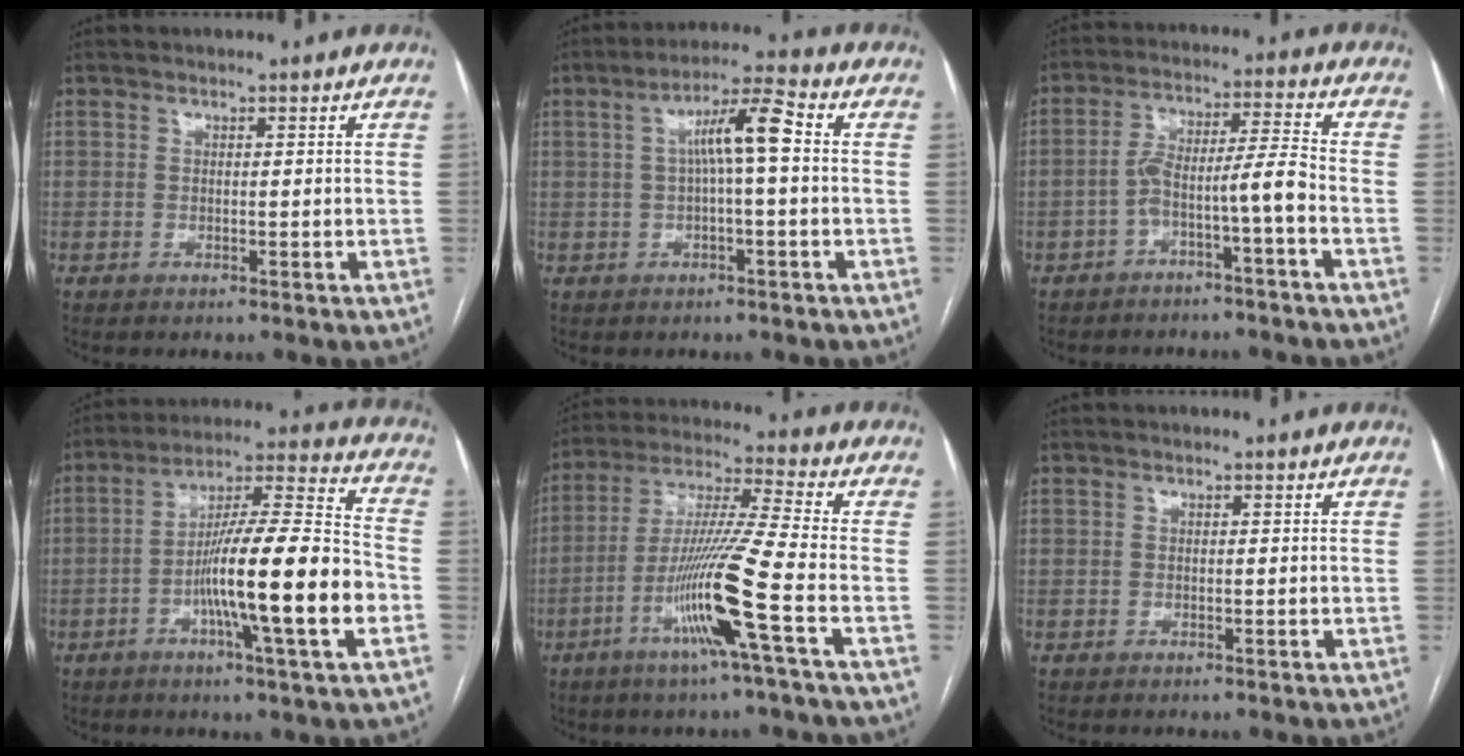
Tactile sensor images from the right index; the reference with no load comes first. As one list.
[{"total": 7.3, "force": [0.7, 0.6, 7.2], "torque": [-0.124, 0.025, 0.009]}, {"total": 6.8, "force": [-3.2, -0.4, 6.0], "torque": [-0.107, 0.032, -0.051]}, {"total": 18.2, "force": [-4.9, 0.2, 17.5], "torque": [-0.289, 0.002, -0.085]}, {"total": 14.2, "force": [-5.4, -1.9, 13.0], "torque": [-0.254, -0.013, -0.108]}, {"total": 0.0}]